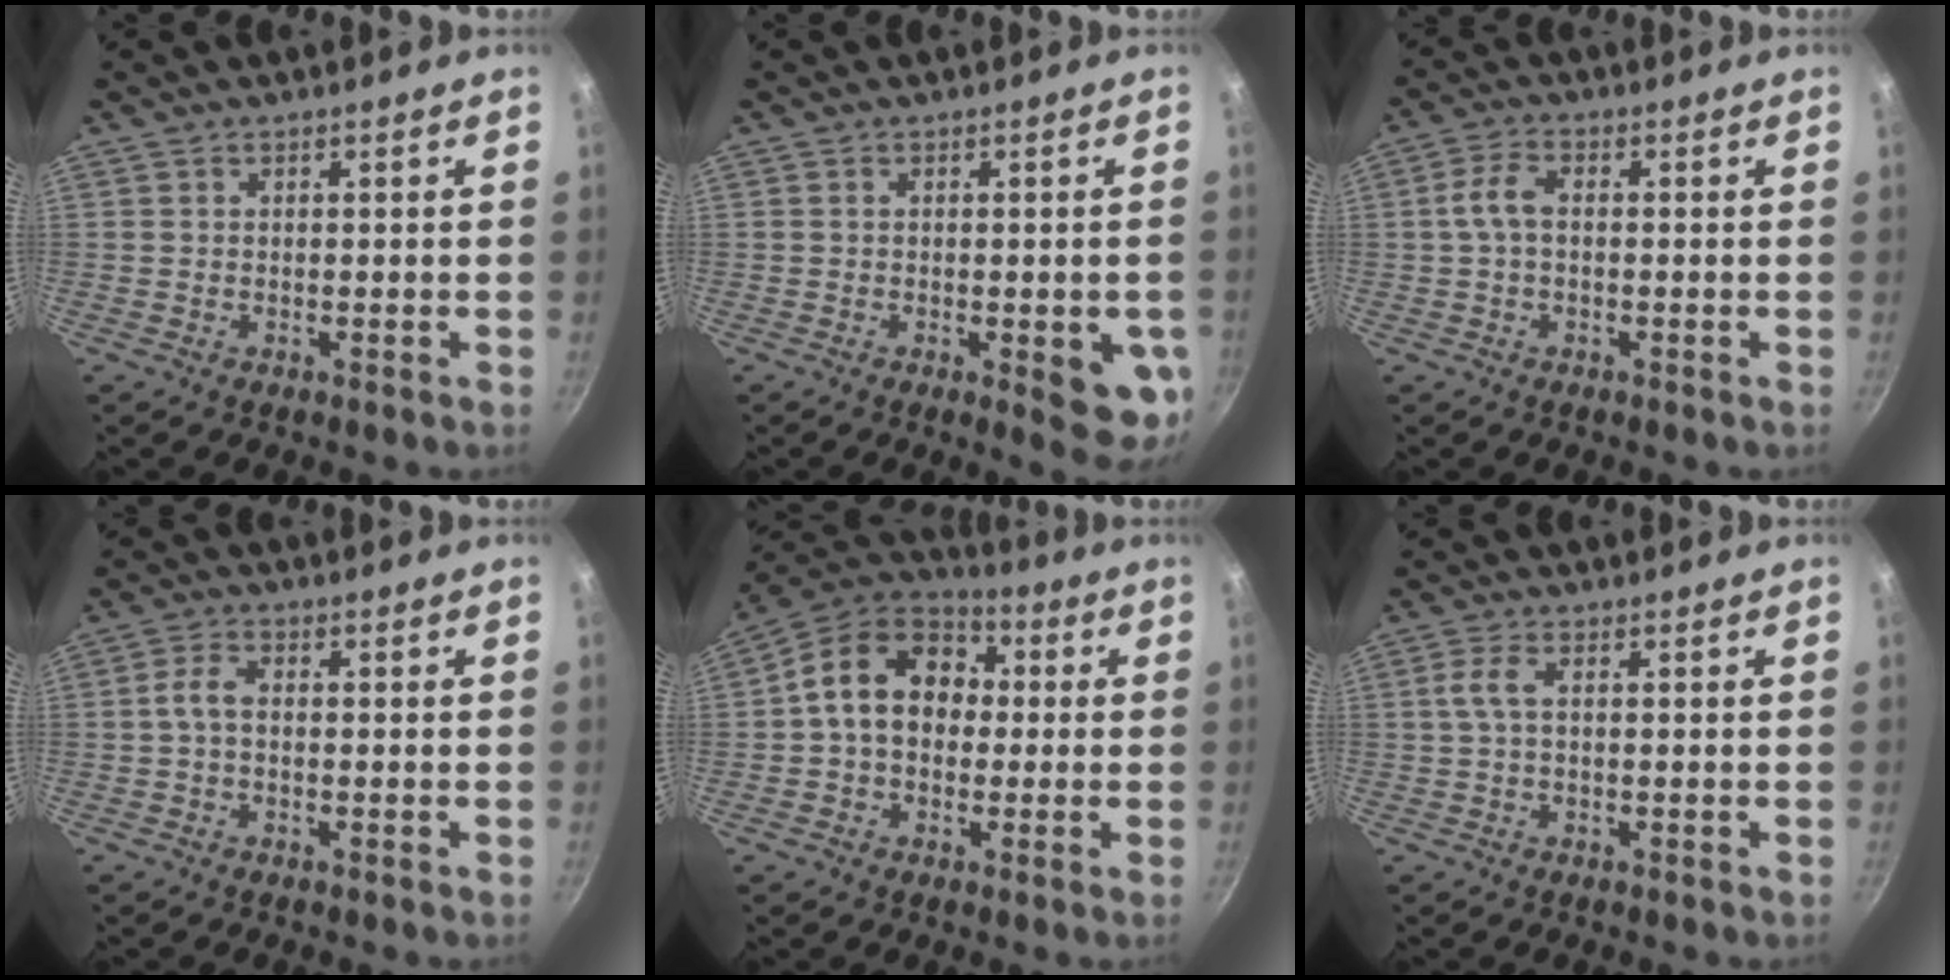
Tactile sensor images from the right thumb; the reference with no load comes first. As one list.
[{"total": 8.7, "force": [-2.1, 2.8, 8.0], "torque": [-0.073, -0.001, -0.022]}, {"total": 4.5, "force": [-0.1, 2.5, 3.7], "torque": [-0.081, 0.019, -0.008]}, {"total": 3.4, "force": [-0.4, 1.7, 3.0], "torque": [-0.070, 0.016, -0.014]}, {"total": 14.3, "force": [1.2, 10.8, 9.4], "torque": [-0.119, 0.034, -0.001]}, {"total": 3.2, "force": [0.1, 1.1, 3.0], "torque": [-0.076, 0.010, 0.001]}]